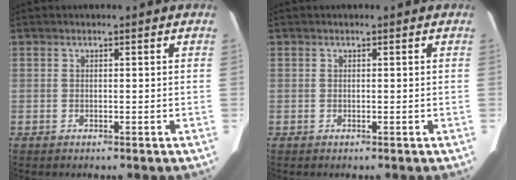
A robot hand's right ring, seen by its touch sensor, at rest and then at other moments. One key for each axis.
{"total": 0.0}